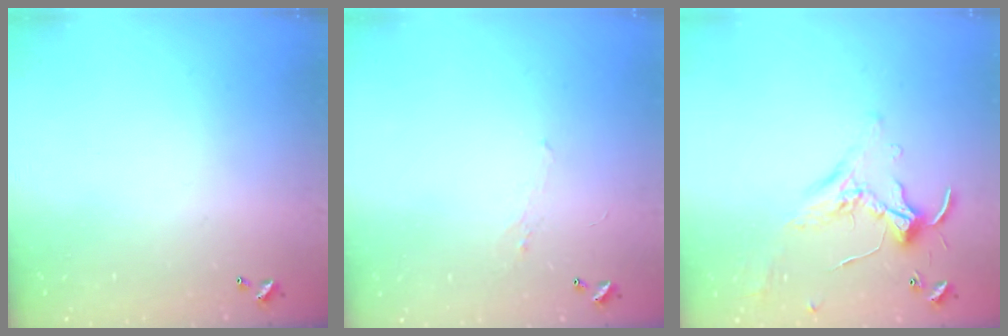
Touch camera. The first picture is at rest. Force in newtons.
{"total": 1.3, "press": 1.1, "slide": 0.7}
{"total": 0.9, "press": 0.8, "slide": 0.4}